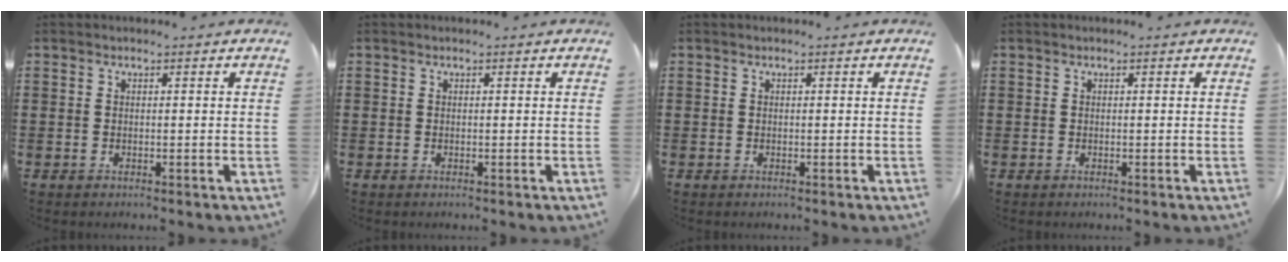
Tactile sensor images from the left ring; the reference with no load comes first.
{"total": 0.0}
{"total": 0.0}
{"total": 0.0}